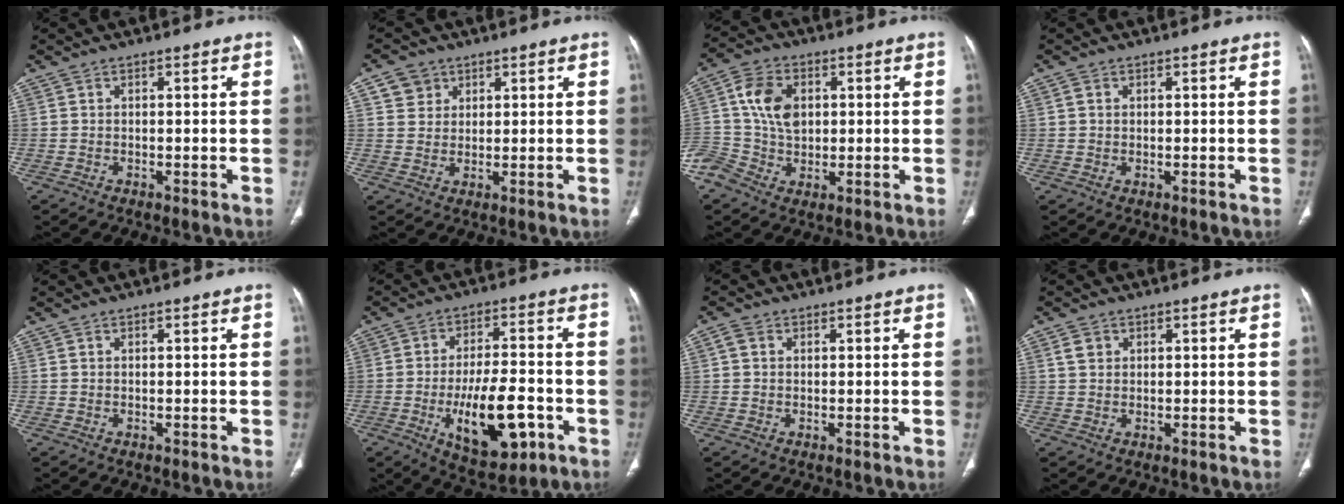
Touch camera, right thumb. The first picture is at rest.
{"total": 4.3, "force": [2.1, 3.7, 0.7], "torque": [0.006, -0.008, 0.036]}
{"total": 11.3, "force": [1.4, 8.5, 7.4], "torque": [-0.127, 0.012, 0.024]}
{"total": 0.7, "force": [0.2, 0.6, 0.3], "torque": [-0.003, 0.001, 0.003]}
{"total": 0.0}
{"total": 15.1, "force": [-4.9, 6.5, 12.6], "torque": [-0.188, 0.020, -0.067]}
{"total": 1.6, "force": [0.4, 1.3, 0.8], "torque": [-0.017, 0.005, 0.006]}
{"total": 2.2, "force": [1.0, 1.7, 1.0], "torque": [-0.012, -0.002, 0.021]}